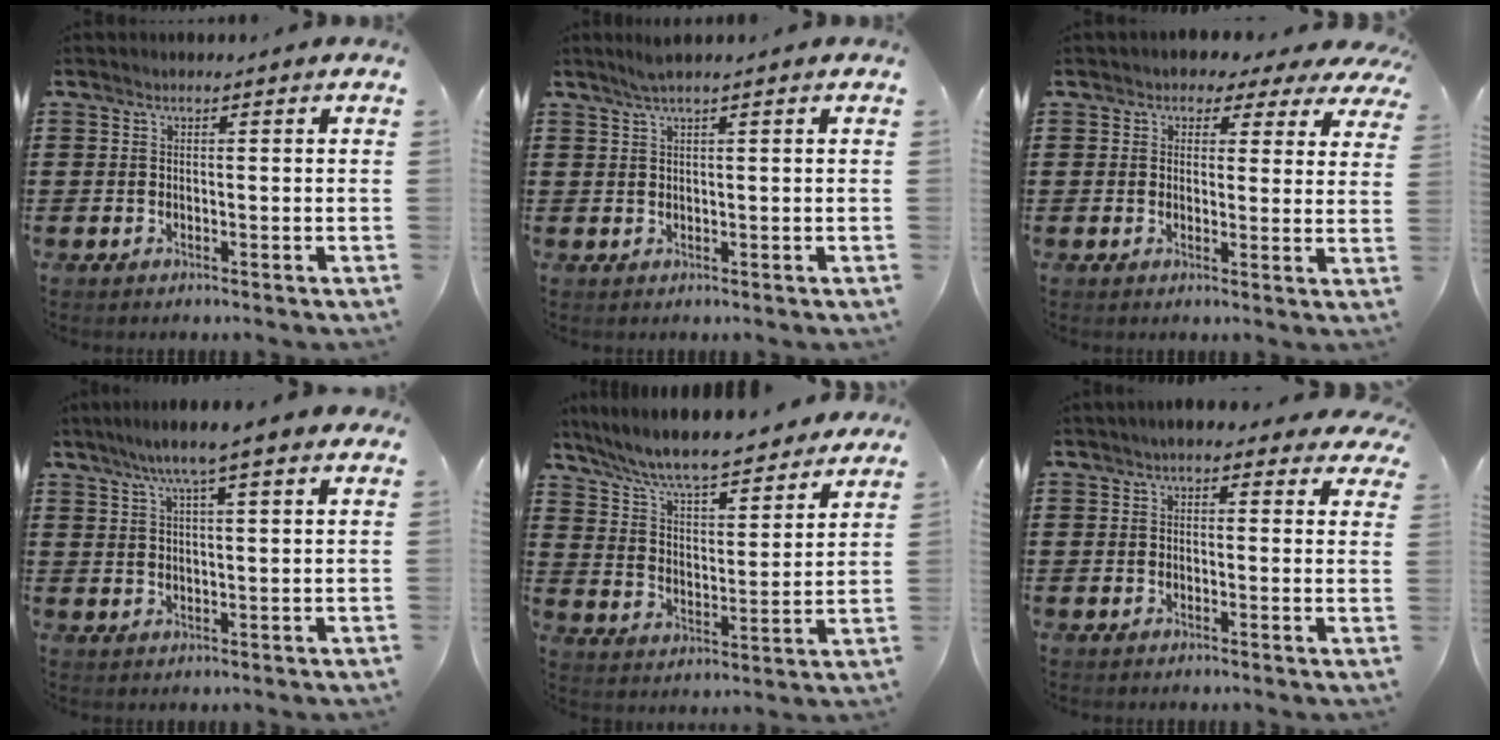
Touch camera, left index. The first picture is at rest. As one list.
[{"total": 1.8, "force": [0.8, -0.2, 1.5], "torque": [-0.028, -0.001, 0.015]}, {"total": 2.6, "force": [1.7, 1.8, 0.8], "torque": [-0.021, -0.004, 0.026]}, {"total": 6.3, "force": [4.4, 0.6, 4.5], "torque": [-0.097, 0.000, 0.077]}, {"total": 8.4, "force": [7.7, 0.5, 3.3], "torque": [-0.094, -0.045, 0.132]}, {"total": 3.5, "force": [2.7, 1.4, 1.8], "torque": [-0.036, -0.001, 0.046]}]